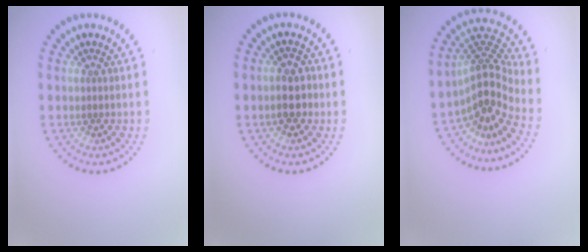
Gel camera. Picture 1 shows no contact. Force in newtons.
{"total": 2.6, "press": 2.5, "slide": 0.6}
{"total": 4.2, "press": 2.8, "slide": 3.1}